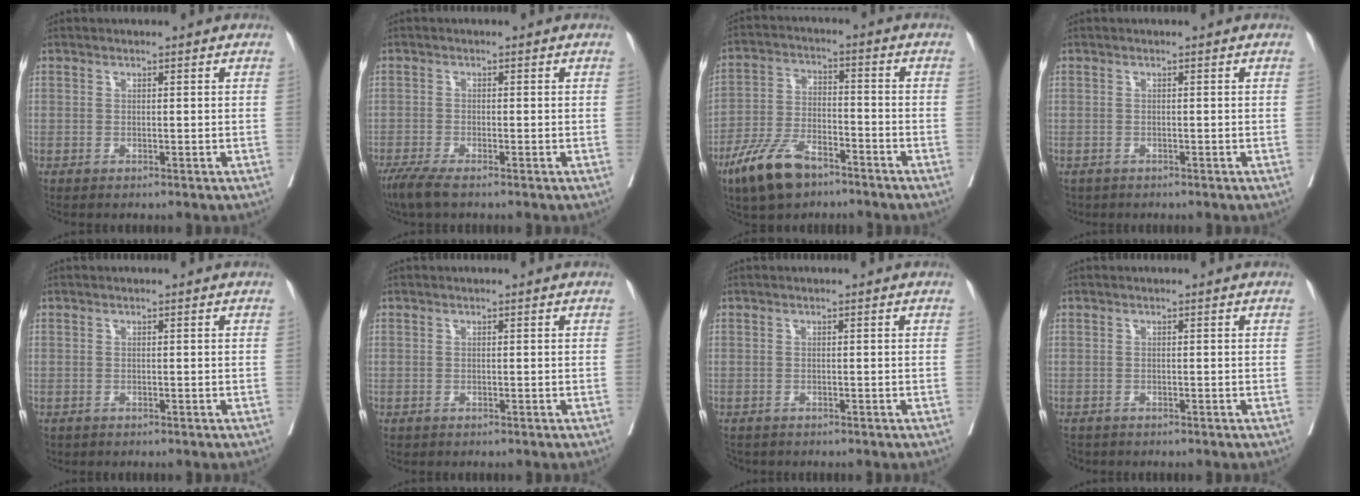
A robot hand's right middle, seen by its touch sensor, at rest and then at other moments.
{"total": 4.0, "force": [-3.0, 0.5, 2.6], "torque": [-0.049, -0.011, -0.056]}
{"total": 10.1, "force": [-7.0, 3.9, 6.2], "torque": [-0.132, -0.007, -0.135]}
{"total": 2.4, "force": [-1.8, 1.6, 0.4], "torque": [-0.009, -0.002, -0.030]}
{"total": 0.9, "force": [-0.7, 0.6, 0.1], "torque": [-0.011, 0.000, -0.010]}
{"total": 0.0}
{"total": 2.8, "force": [-2.4, 1.4, 0.5], "torque": [-0.010, -0.003, -0.037]}
{"total": 2.7, "force": [-2.3, 1.3, 0.4], "torque": [-0.009, -0.004, -0.039]}